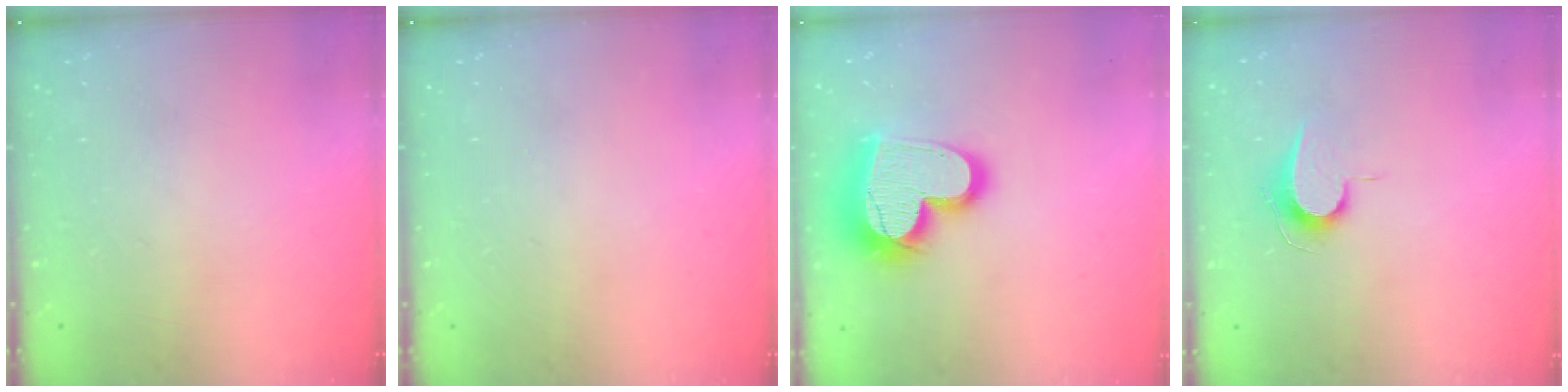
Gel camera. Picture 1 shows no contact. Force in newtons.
{"total": 0.0}
{"total": 21.2, "press": 21.1, "slide": 1.9}
{"total": 7.0, "press": 7.0, "slide": 0.7}